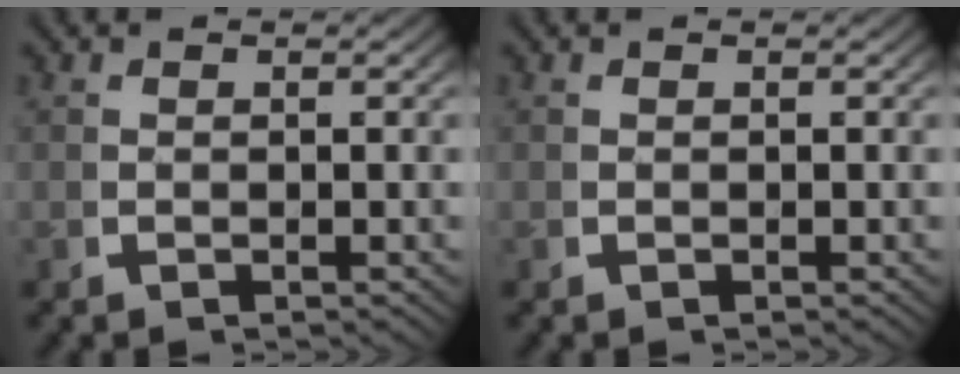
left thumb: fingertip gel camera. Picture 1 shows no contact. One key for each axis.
{"total": 0.0}